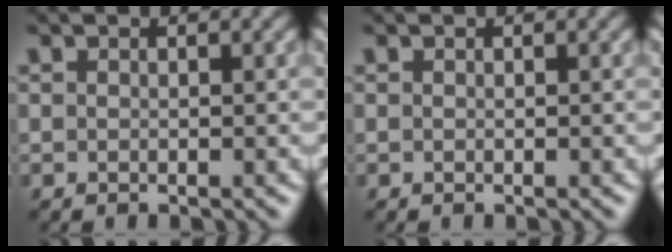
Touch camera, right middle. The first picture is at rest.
{"total": 0.0}